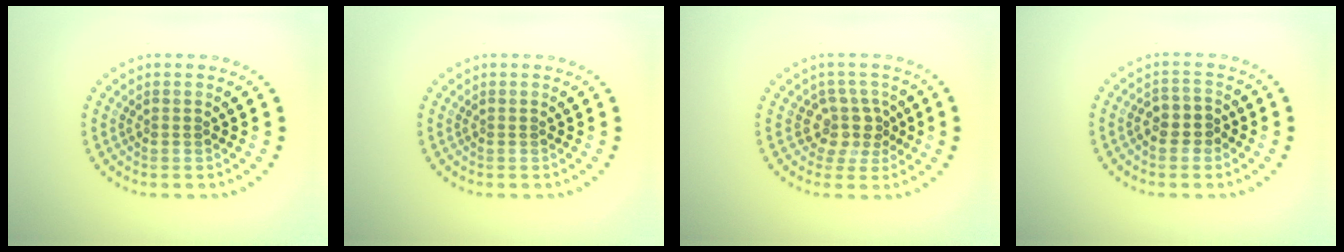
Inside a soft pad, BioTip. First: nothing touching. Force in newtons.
{"total": 0.0}
{"total": 2.8, "press": 2.2, "slide": 1.8}
{"total": 2.4, "press": 2.2, "slide": 1.0}